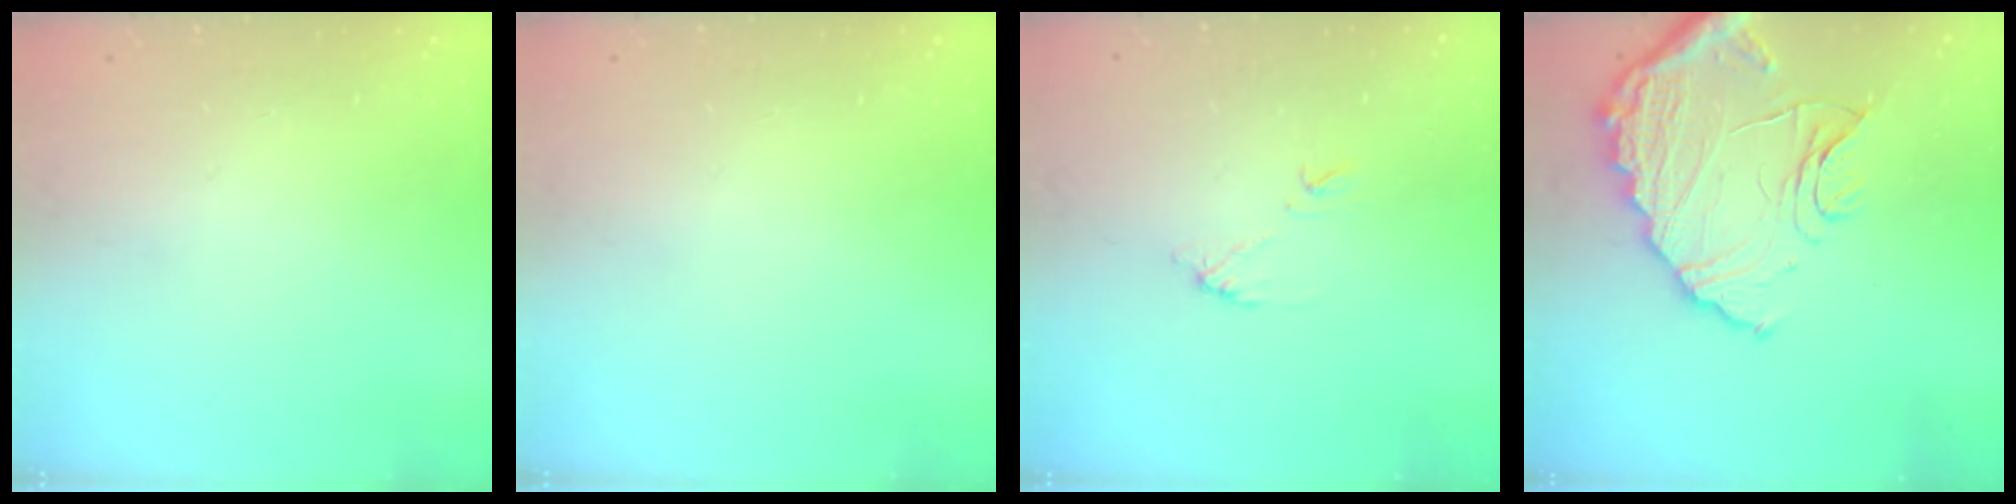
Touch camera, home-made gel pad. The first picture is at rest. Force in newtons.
{"total": 0.0}
{"total": 7.2, "press": 7.2, "slide": 0.3}
{"total": 16.2, "press": 16.1, "slide": 1.4}